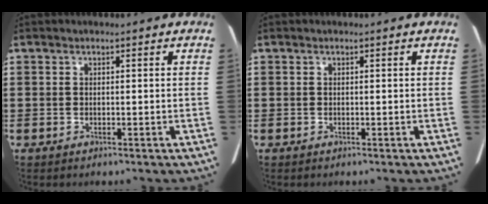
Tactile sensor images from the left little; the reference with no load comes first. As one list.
[{"total": 0.0}]